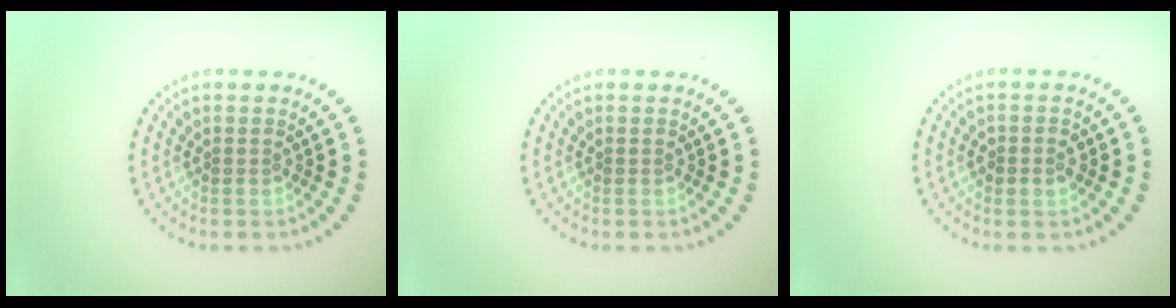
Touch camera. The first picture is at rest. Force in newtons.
{"total": 0.0}
{"total": 1.5, "press": 1.5, "slide": 0.4}